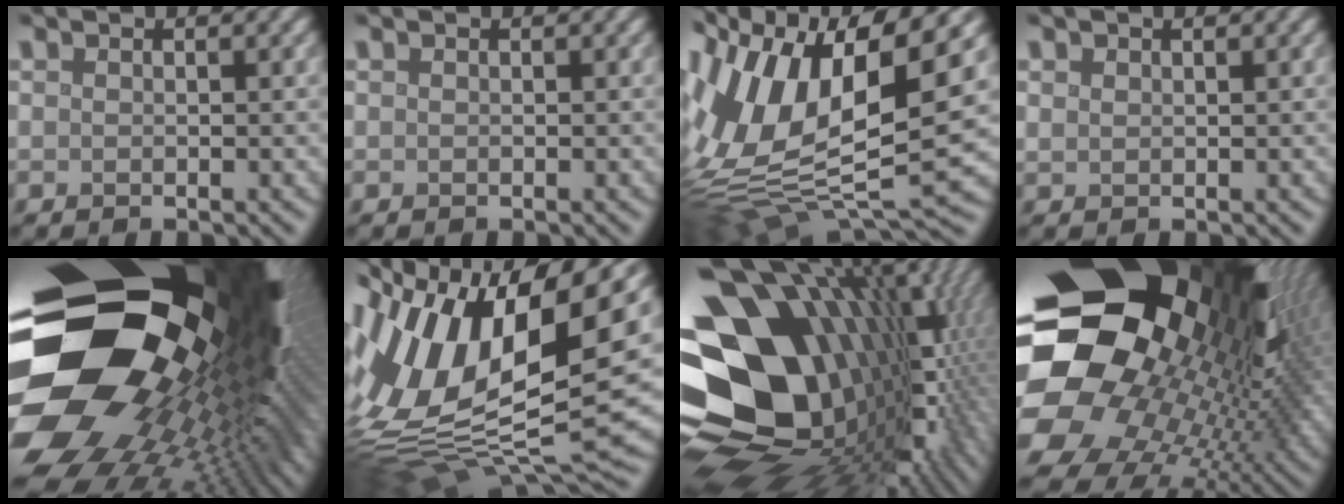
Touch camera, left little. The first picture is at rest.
{"total": 0.0}
{"total": 15.0, "force": [1.9, 7.1, 13.1], "torque": [-0.271, 0.001, 0.038]}
{"total": 0.9, "force": [0.6, 0.5, 0.4], "torque": [-0.008, 0.001, 0.012]}
{"total": 21.7, "force": [0.8, 14.8, 15.8], "torque": [-0.275, -0.023, 0.004]}
{"total": 17.2, "force": [2.1, 8.6, 14.7], "torque": [-0.300, 0.006, 0.033]}
{"total": 19.8, "force": [0.0, 15.0, 12.9], "torque": [-0.237, -0.023, 0.022]}
{"total": 21.1, "force": [2.0, 15.5, 14.2], "torque": [-0.271, -0.046, 0.040]}